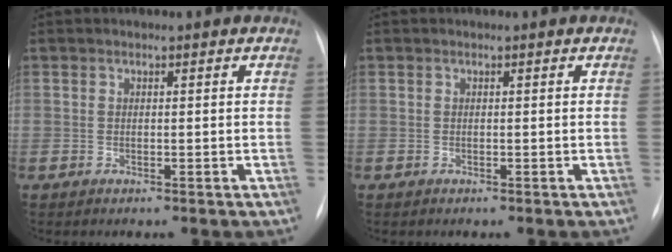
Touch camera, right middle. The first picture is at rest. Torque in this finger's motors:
{"motor_torque": [-0.01, 0.01, 0.00, 0.00]}